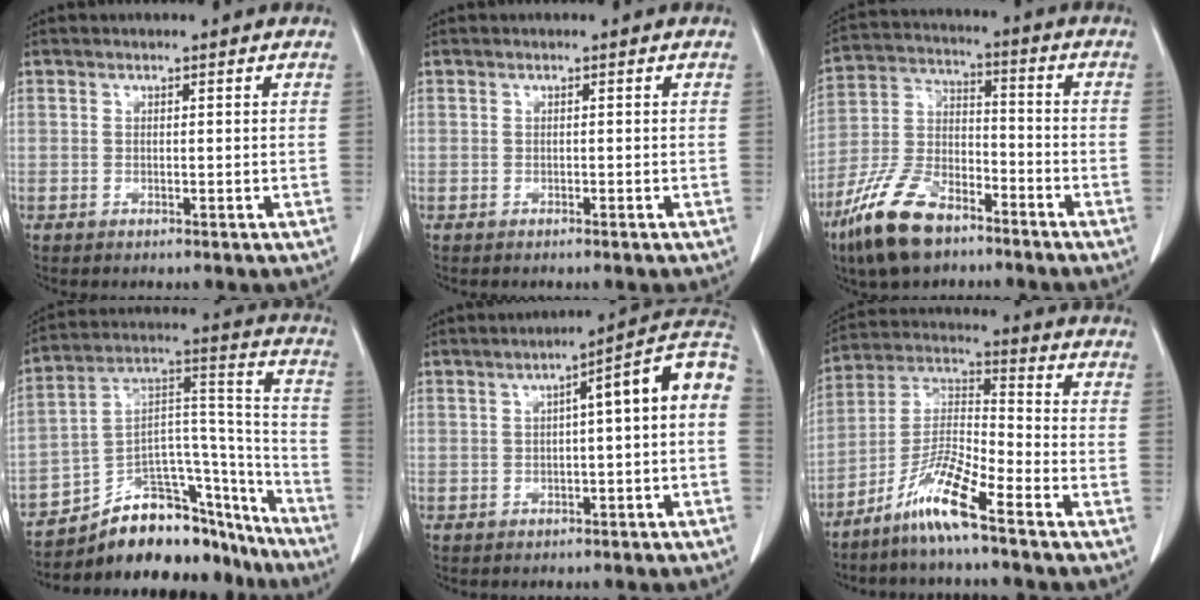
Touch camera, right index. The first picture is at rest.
{"total": 0.0}
{"total": 13.3, "force": [-9.1, 5.5, 8.0], "torque": [-0.171, -0.006, -0.178]}
{"total": 21.4, "force": [-18.3, 7.7, 8.1], "torque": [-0.107, 0.063, -0.282]}
{"total": 9.5, "force": [0.5, 1.2, 9.4], "torque": [-0.129, 0.038, 0.001]}
{"total": 9.9, "force": [-6.9, 0.3, 7.1], "torque": [-0.146, -0.008, -0.138]}